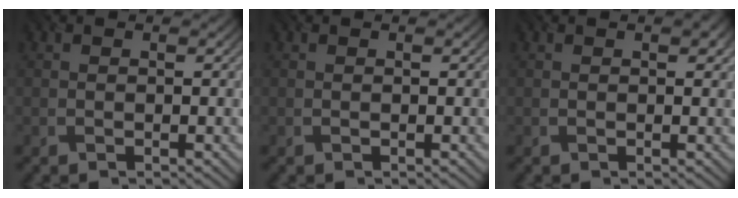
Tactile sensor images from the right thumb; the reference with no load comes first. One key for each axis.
{"total": 0.0}
{"total": 1.0, "fx": 0.5, "fy": 0.4, "fz": 0.8, "tx": -0.007, "ty": -0.003, "tz": 0.008}